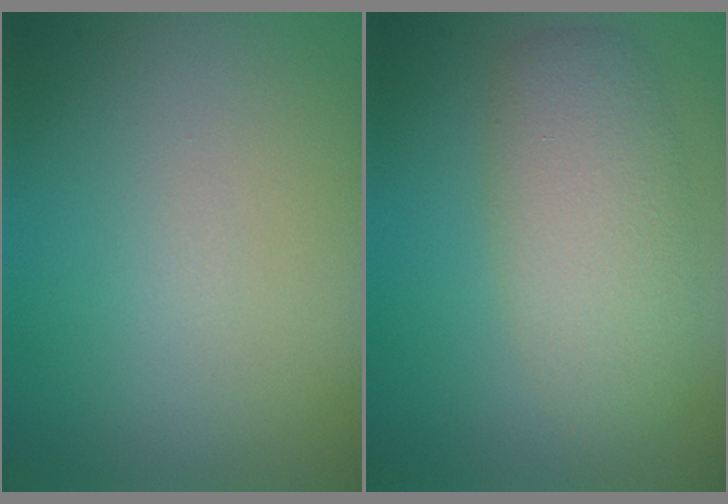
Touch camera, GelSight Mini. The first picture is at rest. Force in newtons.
{"total": 5.0, "press": 5.0, "slide": 0.2}